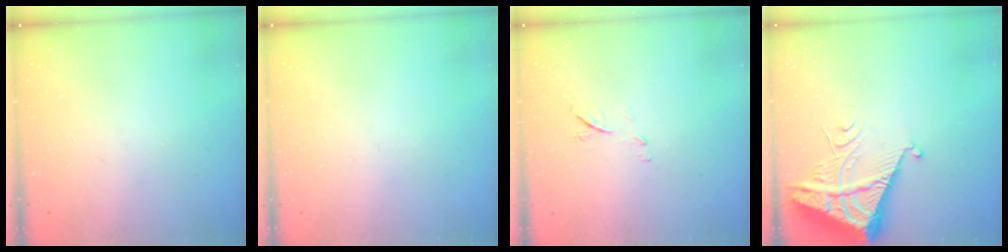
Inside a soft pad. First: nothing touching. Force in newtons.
{"total": 0.0}
{"total": 5.6, "press": 5.6, "slide": 0.7}
{"total": 7.0, "press": 6.9, "slide": 0.7}